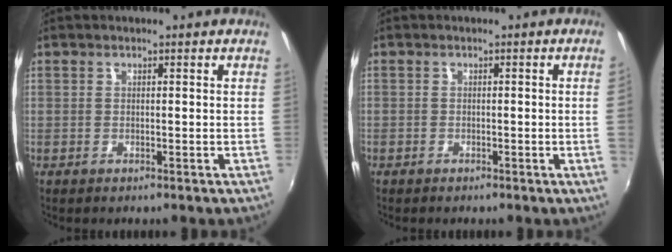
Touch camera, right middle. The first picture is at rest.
{"total": 1.2, "force": [-0.3, -0.7, 0.9], "torque": [-0.010, -0.007, -0.004]}